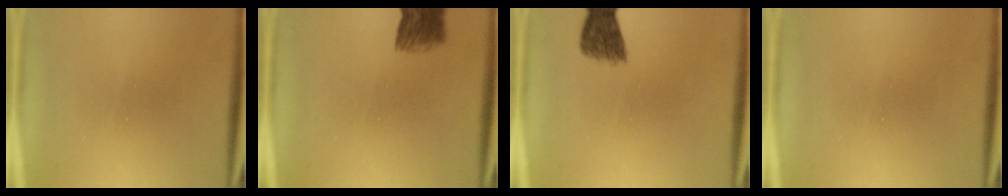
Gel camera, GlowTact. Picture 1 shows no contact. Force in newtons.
{"total": 4.8}
{"total": 5.1}
{"total": 0.0}